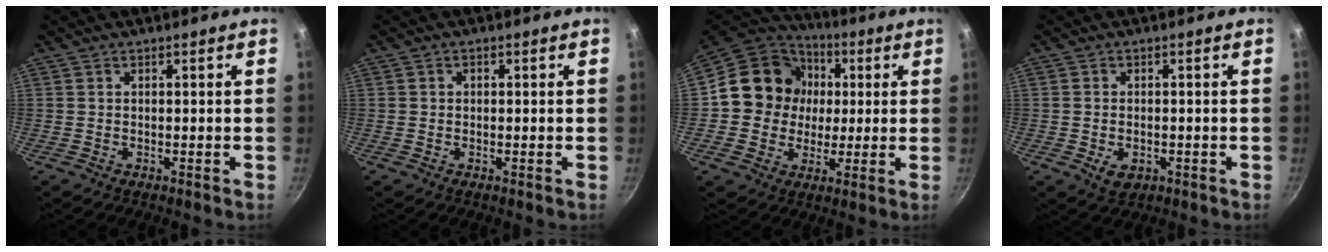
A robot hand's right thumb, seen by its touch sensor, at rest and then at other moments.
{"total": 0.8, "force": [0.0, 0.7, 0.3], "torque": [-0.004, 0.004, 0.000]}
{"total": 15.4, "force": [1.8, 14.0, 6.0], "torque": [-0.075, 0.016, 0.019]}
{"total": 3.8, "force": [-1.2, 2.6, 2.6], "torque": [-0.039, 0.000, -0.014]}